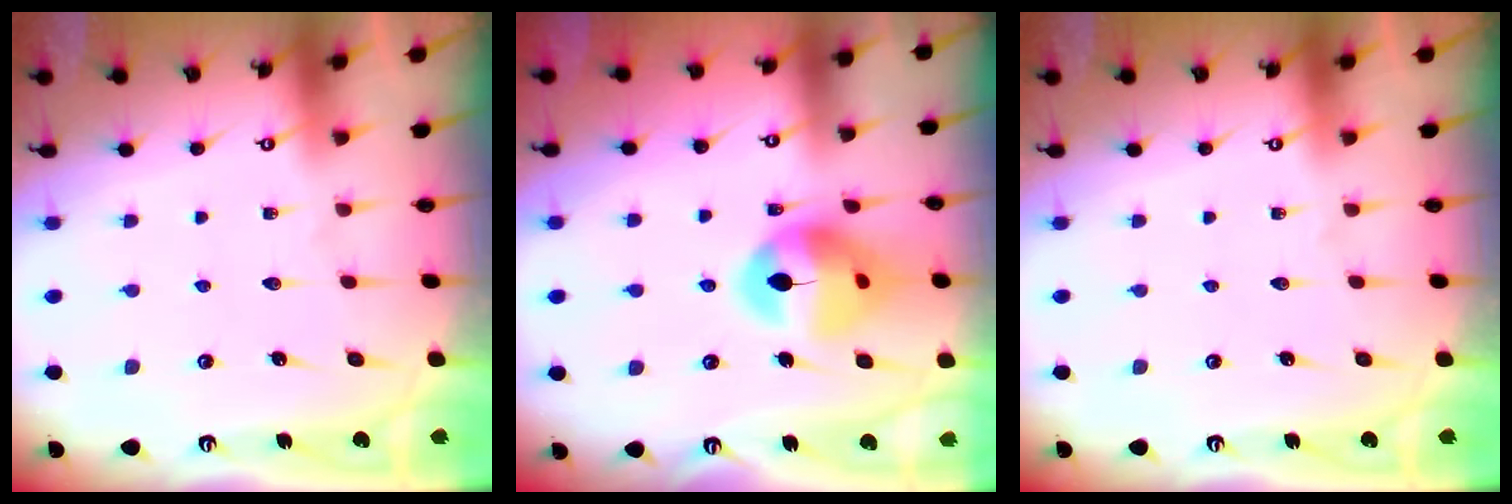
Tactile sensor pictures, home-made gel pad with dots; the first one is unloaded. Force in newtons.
{"total": 15.3, "press": 15.2, "slide": 2.1}
{"total": 0.0}